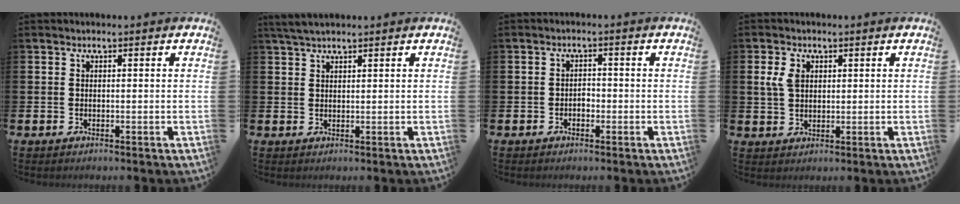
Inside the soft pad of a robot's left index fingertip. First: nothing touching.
{"total": 3.0, "force": [2.5, 0.8, 1.3], "torque": [-0.029, 0.001, 0.047]}
{"total": 1.4, "force": [-0.6, 1.0, 0.7], "torque": [-0.014, 0.003, -0.014]}
{"total": 3.4, "force": [1.6, 2.2, 2.0], "torque": [-0.031, 0.007, 0.024]}